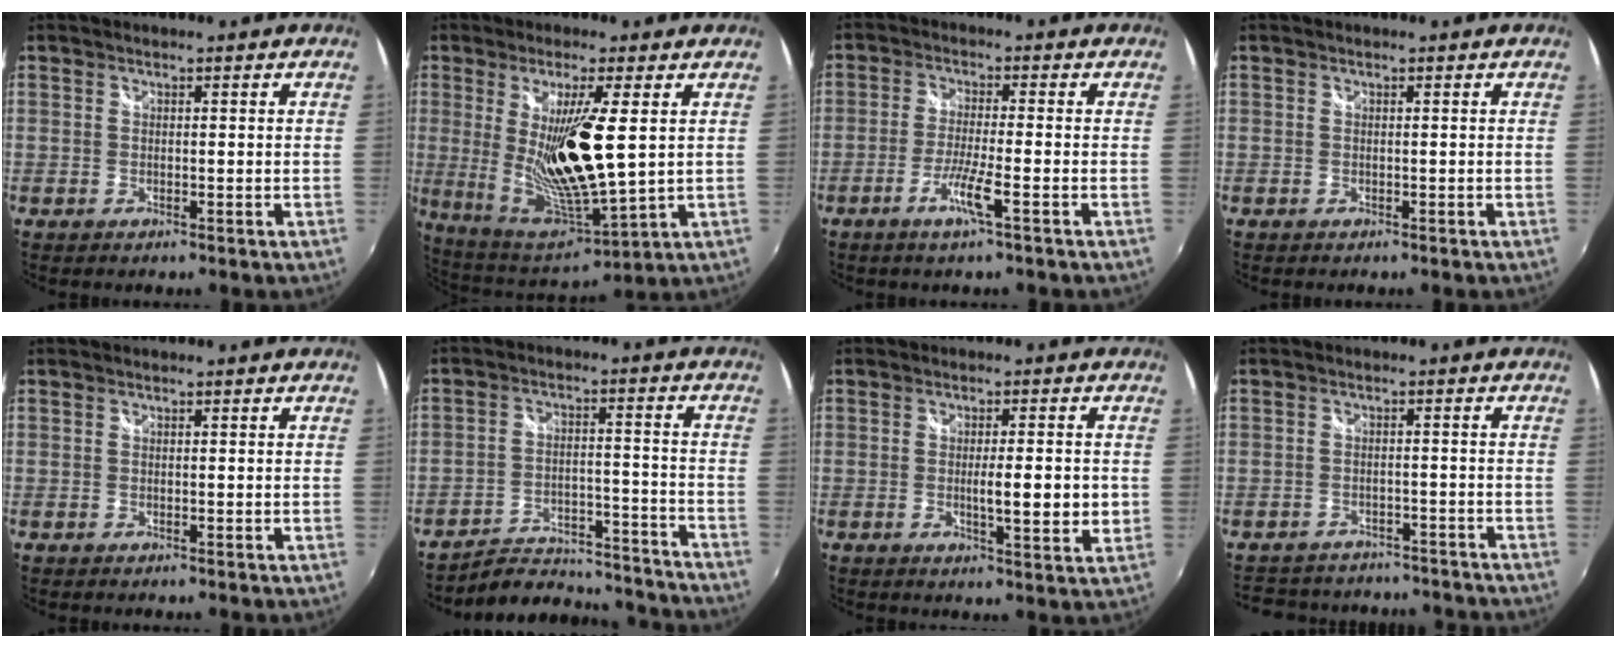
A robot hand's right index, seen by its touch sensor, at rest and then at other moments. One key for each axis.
{"total": 15.9, "fx": 2.6, "fy": 2.4, "fz": 15.5, "tx": -0.290, "ty": -0.029, "tz": 0.064}
{"total": 5.3, "fx": -2.8, "fy": -0.5, "fz": 4.5, "tx": -0.097, "ty": -0.008, "tz": -0.055}
{"total": 0.0}
{"total": 0.0}
{"total": 19.8, "fx": -18.6, "fy": 4.9, "fz": 4.8, "tx": -0.090, "ty": 0.024, "tz": -0.240}
{"total": 6.4, "fx": -0.4, "fy": 0.9, "fz": 6.3, "tx": -0.100, "ty": -0.012, "tz": -0.004}
{"total": 14.5, "fx": -12.5, "fy": 5.9, "fz": 4.5, "tx": -0.104, "ty": 0.031, "tz": -0.160}